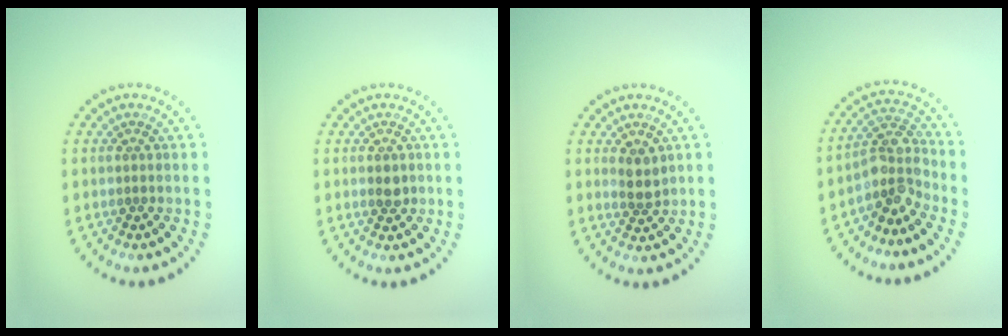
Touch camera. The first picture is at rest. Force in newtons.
{"total": 1.3, "press": 1.3, "slide": 0.1}
{"total": 1.9, "press": 1.6, "slide": 0.9}
{"total": 3.8, "press": 3.0, "slide": 2.3}